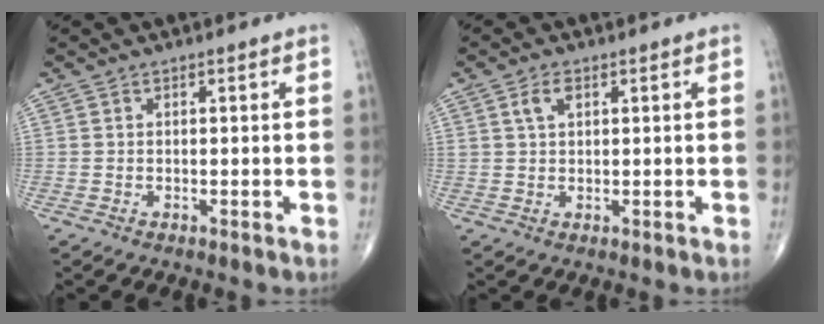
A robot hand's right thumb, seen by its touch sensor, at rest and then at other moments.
{"total": 2.8, "force": [1.2, 1.5, 2.0], "torque": [-0.036, 0.003, 0.024]}